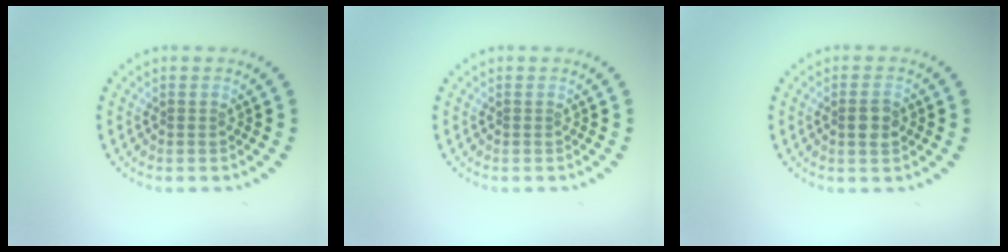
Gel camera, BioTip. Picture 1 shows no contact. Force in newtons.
{"total": 0.0}
{"total": 1.9, "press": 1.8, "slide": 0.5}